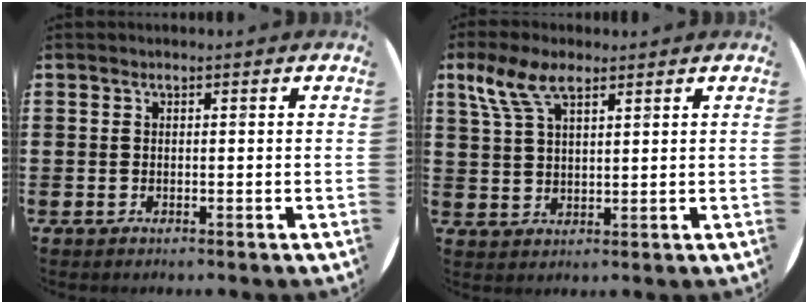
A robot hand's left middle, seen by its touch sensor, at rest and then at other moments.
{"total": 6.4, "force": [4.1, 2.5, 4.2], "torque": [-0.094, 0.001, 0.074]}